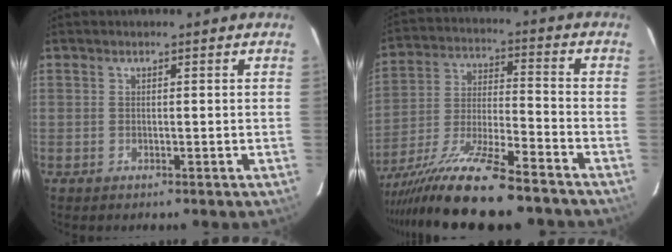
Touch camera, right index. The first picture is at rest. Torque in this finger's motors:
{"motor_torque": [0.99, -1.14, 1.05, 0.21]}